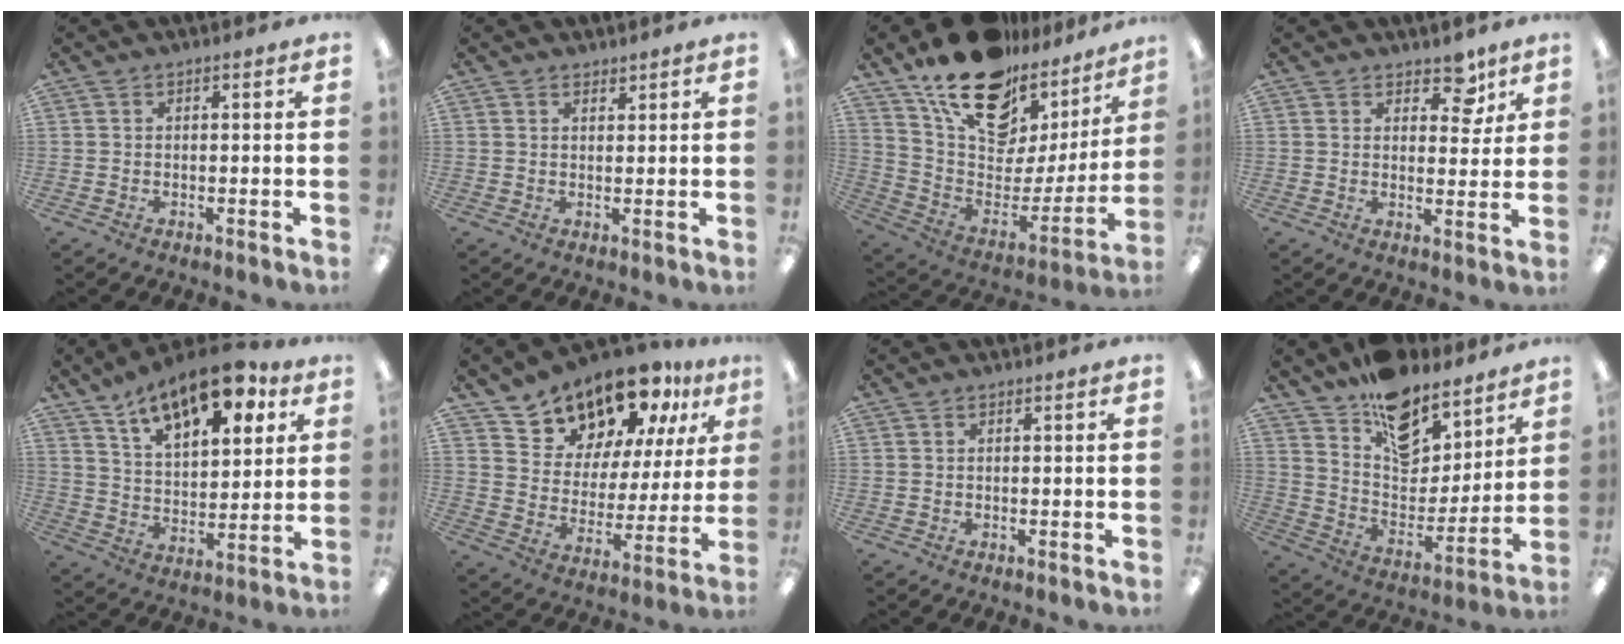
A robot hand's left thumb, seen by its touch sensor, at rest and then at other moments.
{"total": 1.4, "force": [1.4, 0.3, 0.0], "torque": [0.000, -0.003, 0.027]}
{"total": 22.3, "force": [16.2, 11.4, 10.4], "torque": [-0.167, -0.105, 0.290]}
{"total": 6.8, "force": [4.8, 3.6, 3.1], "torque": [-0.026, -0.025, 0.080]}
{"total": 15.8, "force": [11.2, 6.8, 8.8], "torque": [-0.124, -0.063, 0.192]}
{"total": 15.3, "force": [13.7, 5.9, 3.3], "torque": [-0.088, -0.110, 0.252]}
{"total": 0.0}
{"total": 14.5, "force": [11.1, 7.7, 5.2], "torque": [-0.077, -0.093, 0.202]}